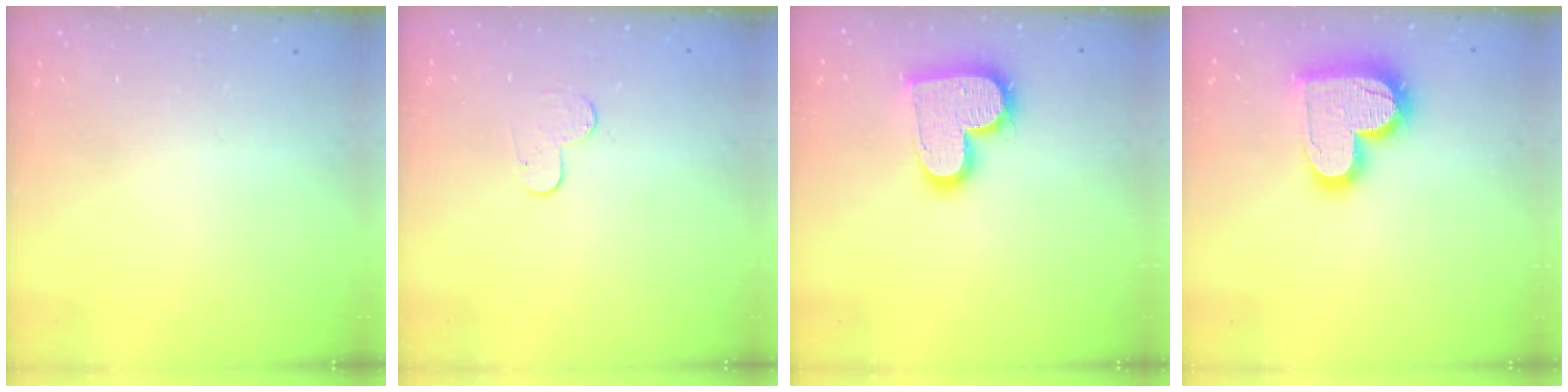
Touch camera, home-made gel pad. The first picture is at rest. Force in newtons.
{"total": 4.9, "press": 4.9, "slide": 0.4}
{"total": 16.0, "press": 16.0, "slide": 1.0}
{"total": 16.9, "press": 16.9, "slide": 1.3}